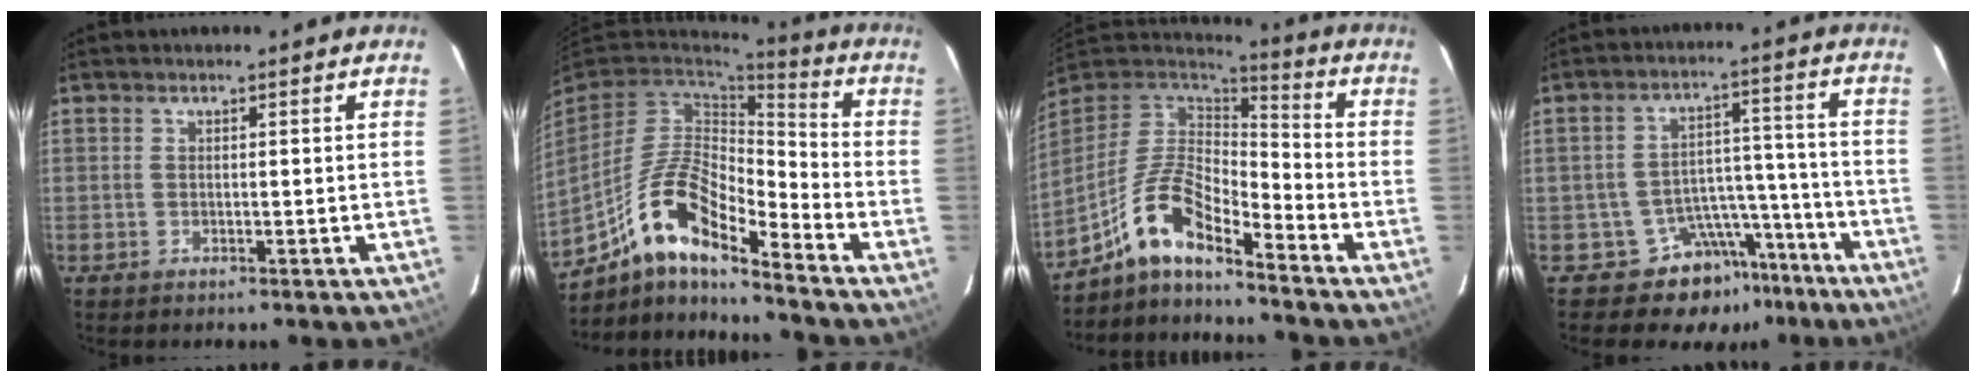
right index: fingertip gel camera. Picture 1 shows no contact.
{"total": 14.3, "force": [-10.1, 3.7, 9.5], "torque": [-0.185, 0.023, -0.184]}
{"total": 11.3, "force": [-7.9, 3.3, 7.4], "torque": [-0.156, 0.034, -0.147]}
{"total": 10.3, "force": [-7.4, 6.8, 2.0], "torque": [-0.002, 0.075, -0.103]}